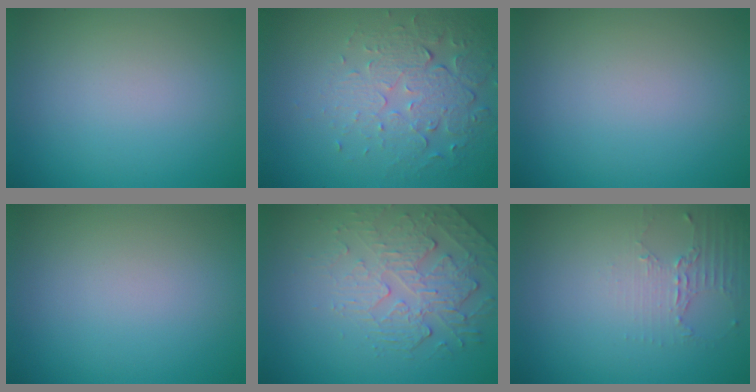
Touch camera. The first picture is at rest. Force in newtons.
{"total": 5.5, "press": 3.7, "slide": 4.1}
{"total": 0.0}
{"total": 0.0}
{"total": 2.7, "press": 2.1, "slide": 1.7}
{"total": 2.1, "press": 1.5, "slide": 1.5}